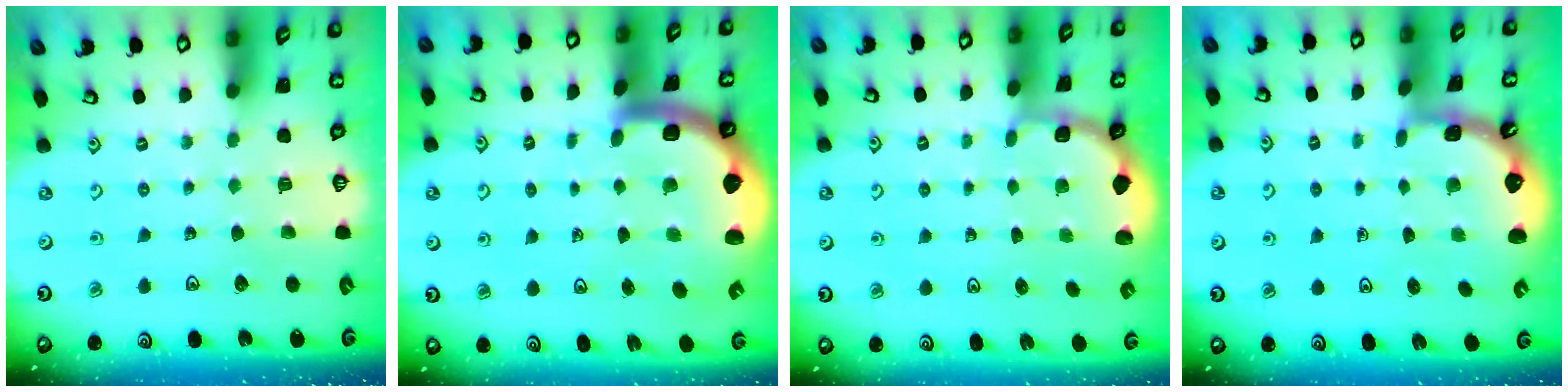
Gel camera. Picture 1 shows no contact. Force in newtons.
{"total": 7.5, "press": 7.3, "slide": 1.8}
{"total": 1.9, "press": 1.8, "slide": 0.7}
{"total": 1.2, "press": 1.1, "slide": 0.1}